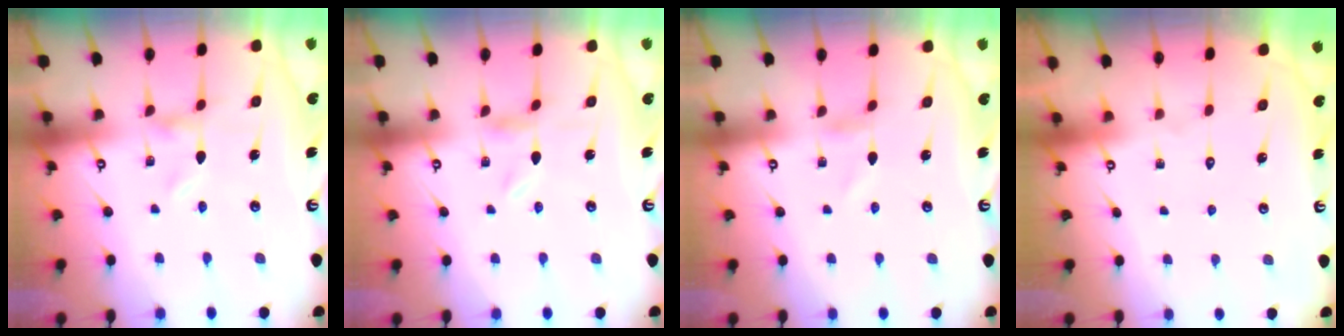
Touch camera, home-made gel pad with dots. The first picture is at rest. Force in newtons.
{"total": 0.0}
{"total": 1.0, "press": 1.0, "slide": 0.1}
{"total": 1.6, "press": 1.6, "slide": 0.1}